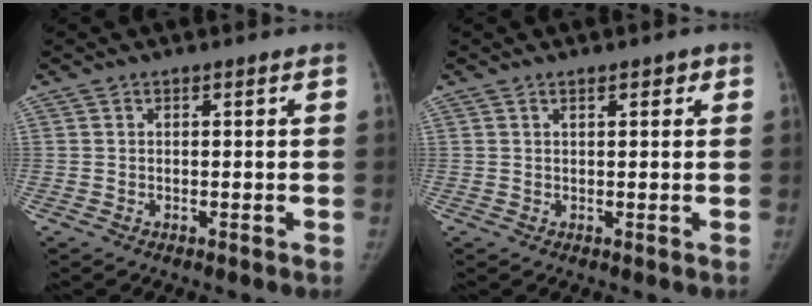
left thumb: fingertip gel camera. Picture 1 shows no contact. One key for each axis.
{"total": 1.8, "fx": 1.0, "fy": 0.8, "fz": 1.3, "tx": -0.010, "ty": -0.002, "tz": 0.012}